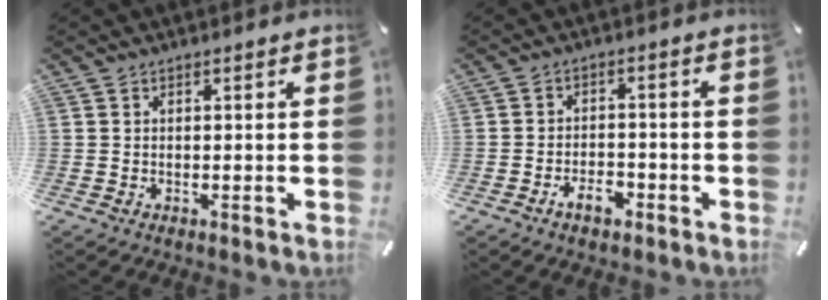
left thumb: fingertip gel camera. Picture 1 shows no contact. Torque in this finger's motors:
{"motor_torque": [-0.01, 0.02, 0.28, 0.27, 0.00]}